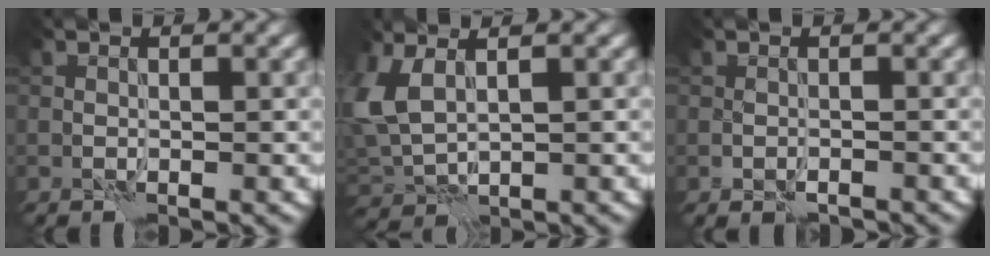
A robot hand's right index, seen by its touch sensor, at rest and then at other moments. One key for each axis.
{"total": 5.8, "fx": 1.7, "fy": 3.5, "fz": 4.4, "tx": -0.120, "ty": -0.003, "tz": 0.038}
{"total": 1.3, "fx": -0.8, "fy": 0.7, "fz": 0.6, "tx": -0.013, "ty": -0.002, "tz": -0.014}